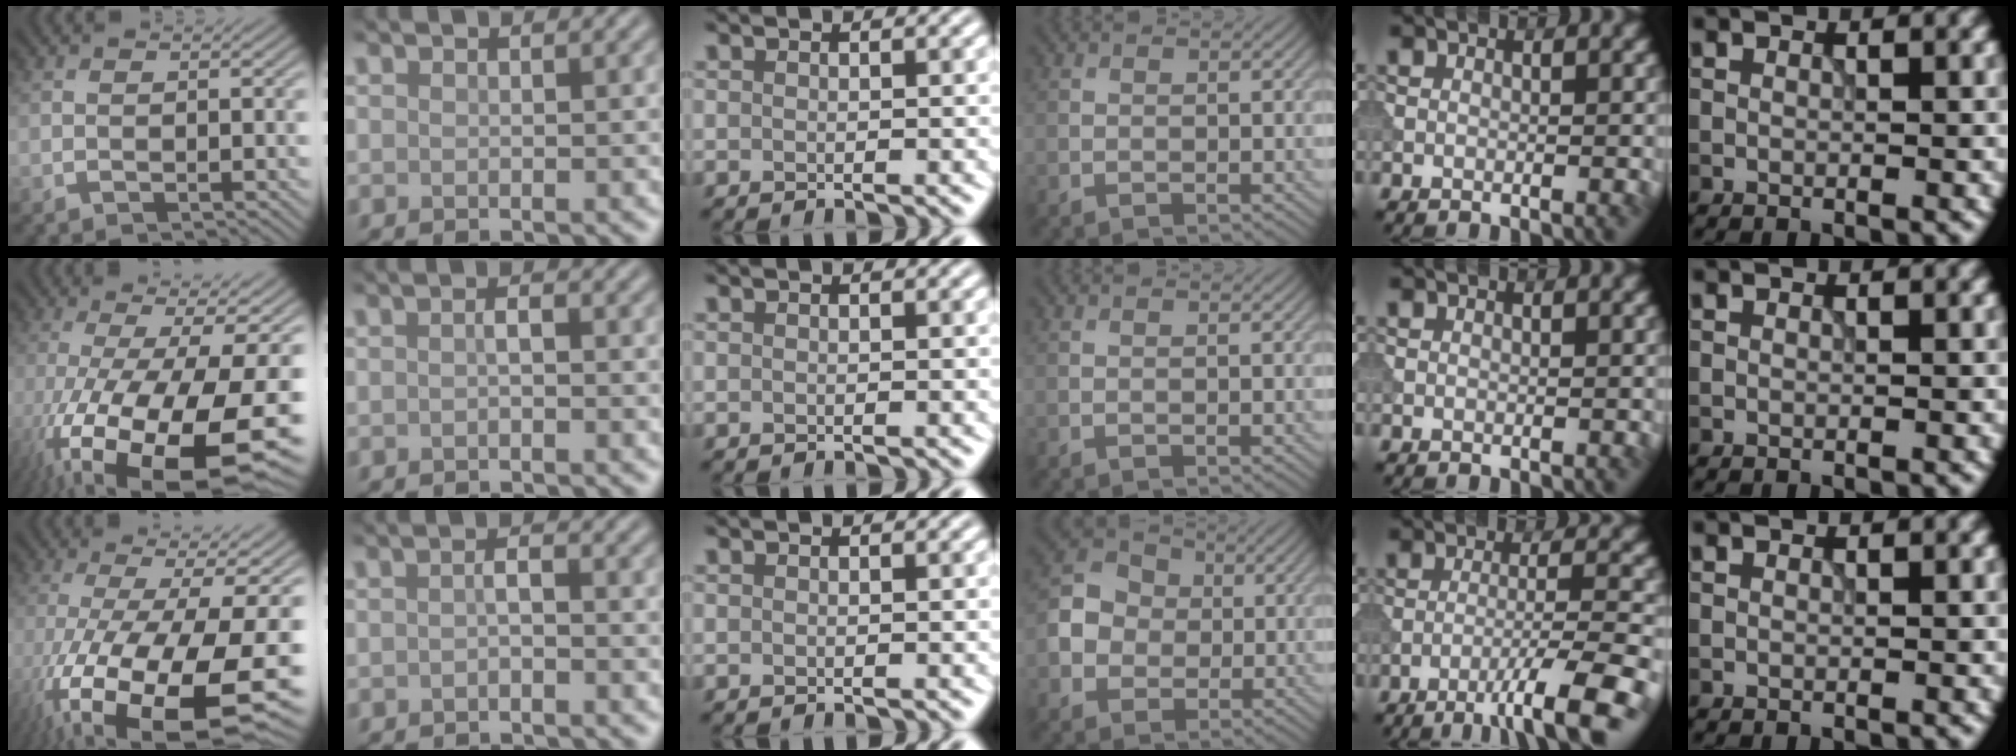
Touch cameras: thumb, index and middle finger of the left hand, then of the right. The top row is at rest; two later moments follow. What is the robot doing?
{"motion": "extract", "object": "tissue"}